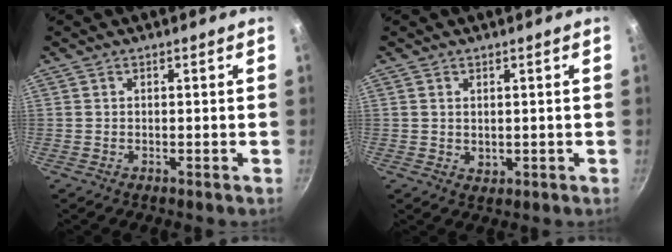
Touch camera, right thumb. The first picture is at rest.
{"total": 1.6, "force": [0.6, 1.1, 0.9], "torque": [-0.010, -0.006, 0.012]}